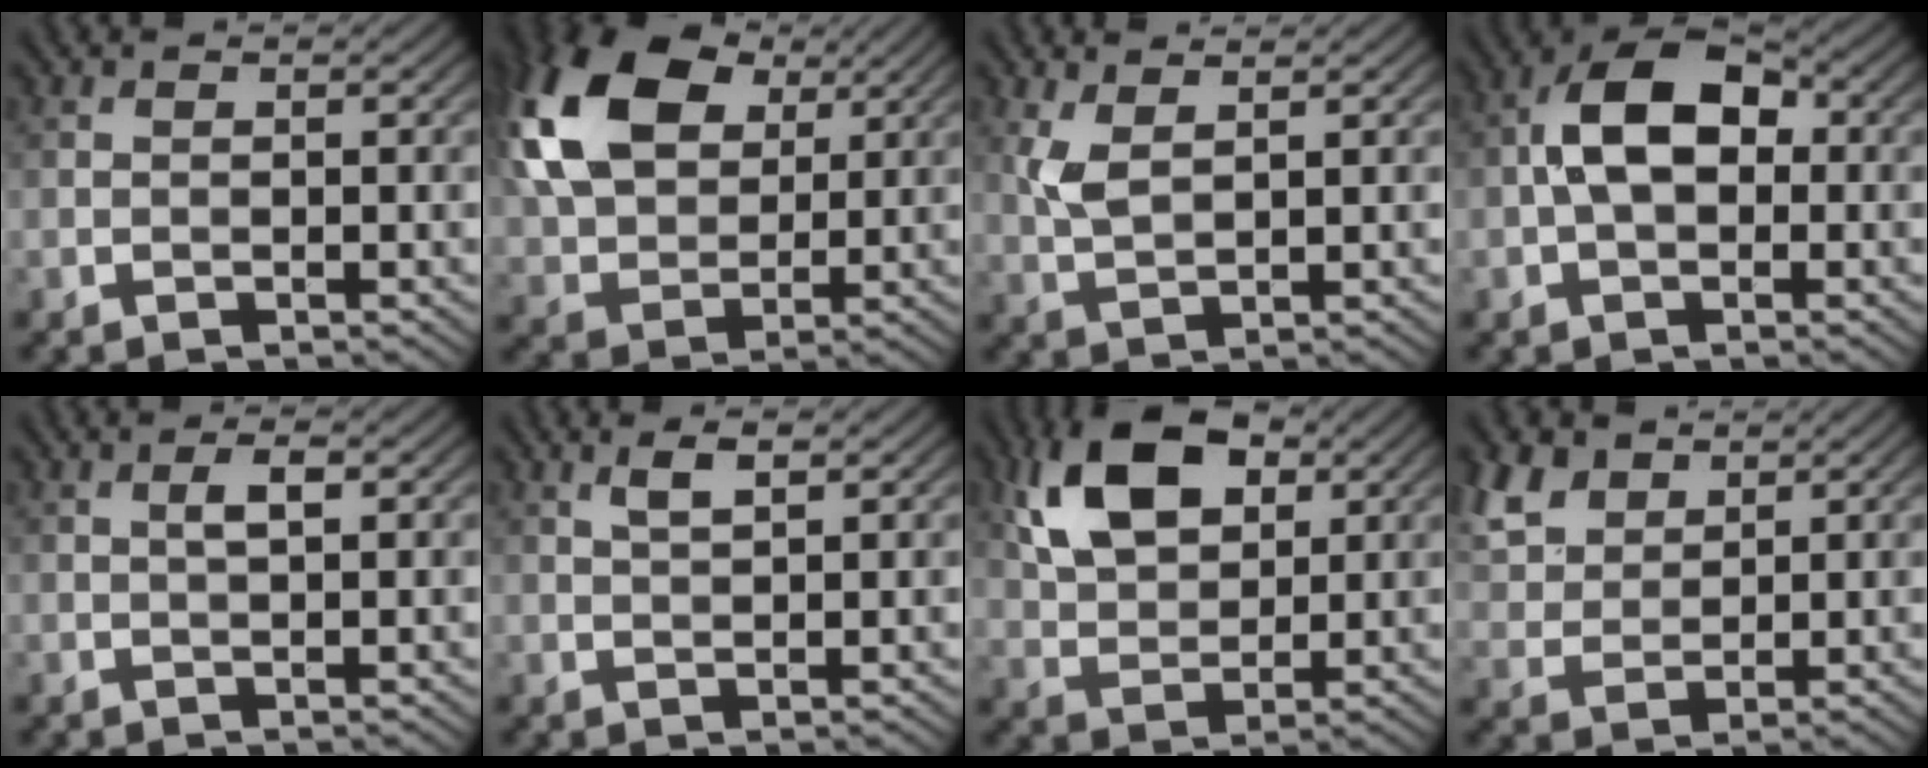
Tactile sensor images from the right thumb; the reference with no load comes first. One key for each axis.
{"total": 15.9, "fx": 5.9, "fy": 10.2, "fz": 10.6, "tx": -0.260, "ty": 0.031, "tz": 0.114}
{"total": 3.2, "fx": 1.6, "fy": 1.1, "fz": 2.5, "tx": -0.071, "ty": -0.001, "tz": 0.037}
{"total": 7.7, "fx": 0.1, "fy": 4.7, "fz": 6.1, "tx": -0.115, "ty": 0.015, "tz": -0.010}
{"total": 1.8, "fx": 0.5, "fy": 0.4, "fz": 1.7, "tx": -0.031, "ty": 0.004, "tz": 0.009}
{"total": 2.3, "fx": 1.3, "fy": 0.5, "fz": 1.8, "tx": -0.042, "ty": 0.002, "tz": 0.025}
{"total": 11.1, "fx": 4.5, "fy": 6.6, "fz": 7.7, "tx": -0.168, "ty": 0.018, "tz": 0.081}
{"total": 7.3, "fx": 4.5, "fy": 4.3, "fz": 3.8, "tx": -0.118, "ty": 0.009, "tz": 0.095}